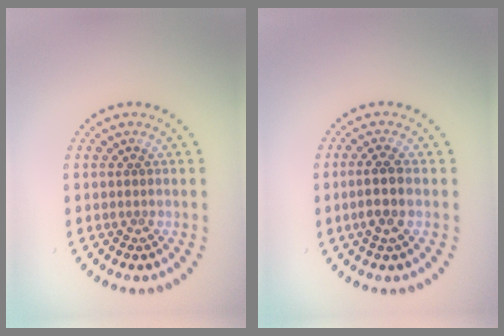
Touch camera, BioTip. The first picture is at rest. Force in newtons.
{"total": 2.5, "press": 2.3, "slide": 0.8}